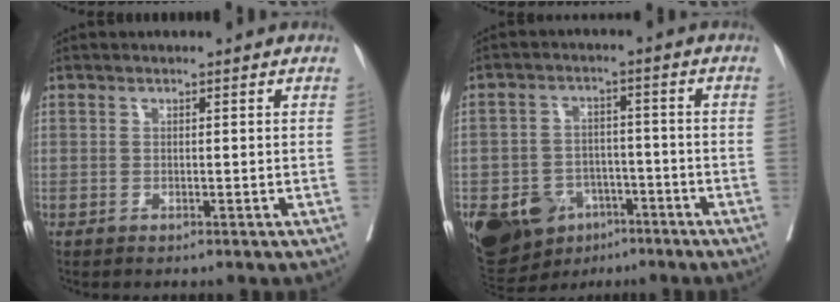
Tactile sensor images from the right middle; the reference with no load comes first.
{"total": 15.8, "force": [-8.1, 11.2, 7.6], "torque": [-0.171, 0.004, -0.122]}